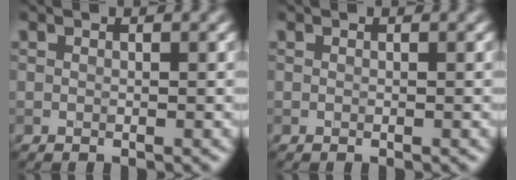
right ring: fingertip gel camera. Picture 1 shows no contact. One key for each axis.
{"total": 0.0}